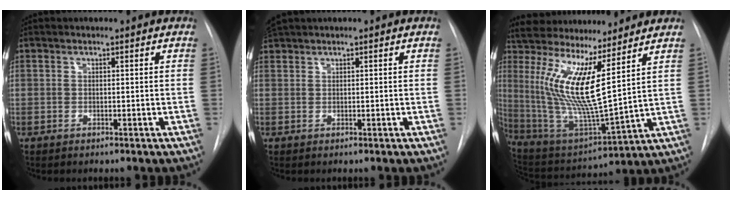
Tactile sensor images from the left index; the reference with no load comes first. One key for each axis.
{"total": 1.9, "fx": 1.9, "fy": -0.2, "fz": 0.4, "tx": -0.009, "ty": 0.023, "tz": 0.042}
{"total": 19.6, "fx": 7.8, "fy": 2.9, "fz": 17.8, "tx": -0.368, "ty": 0.000, "tz": 0.143}